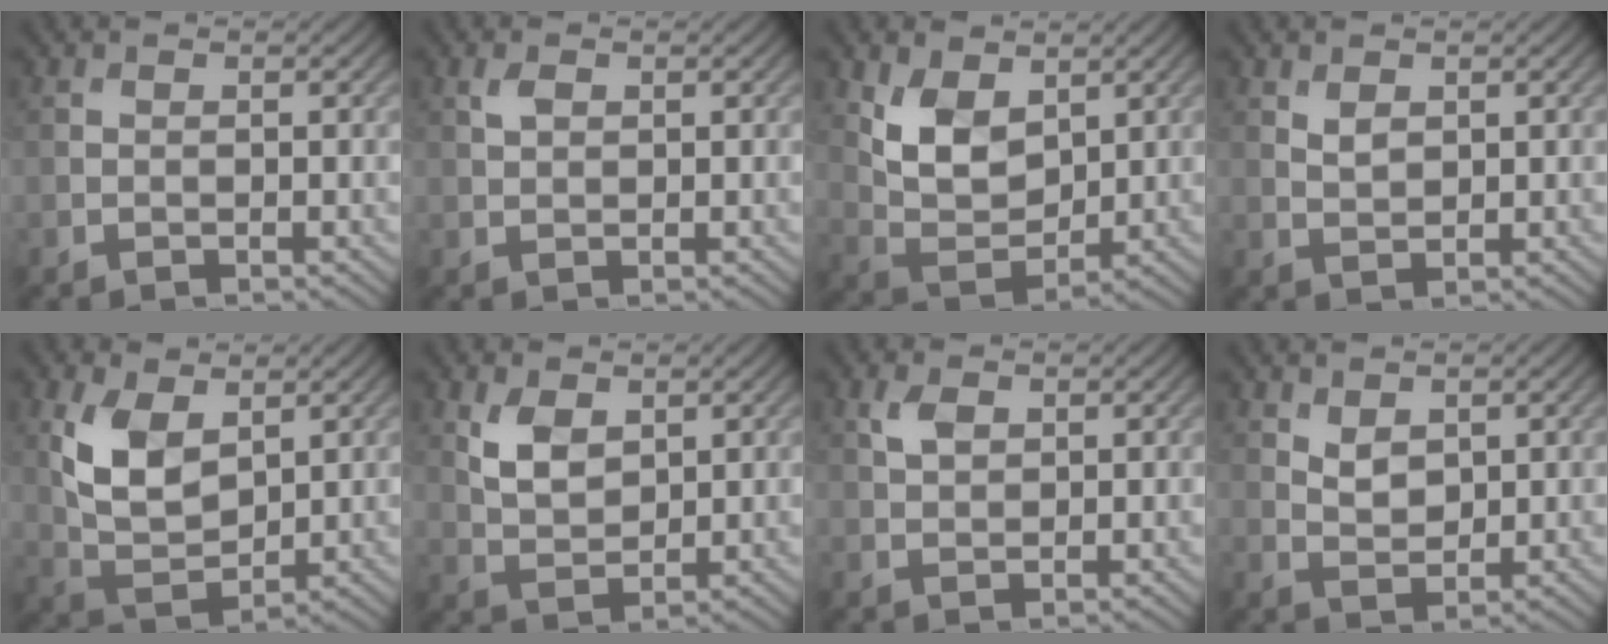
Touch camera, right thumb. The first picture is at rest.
{"total": 1.5, "force": [0.7, 0.9, 1.0], "torque": [-0.025, 0.002, 0.013]}
{"total": 7.0, "force": [3.2, 4.2, 4.6], "torque": [-0.100, -0.016, 0.061]}
{"total": 1.8, "force": [1.0, 1.0, 1.1], "torque": [-0.027, -0.003, 0.023]}
{"total": 8.5, "force": [2.9, 4.8, 6.3], "torque": [-0.142, -0.004, 0.059]}
{"total": 4.6, "force": [2.1, 2.7, 3.1], "torque": [-0.074, -0.004, 0.045]}
{"total": 2.6, "force": [1.2, 1.5, 1.7], "torque": [-0.042, 0.003, 0.024]}
{"total": 2.7, "force": [1.5, 1.6, 1.7], "torque": [-0.037, -0.006, 0.033]}